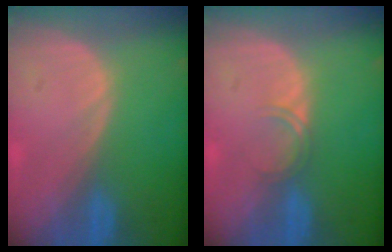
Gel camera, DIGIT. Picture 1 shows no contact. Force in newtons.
{"total": 1.7, "press": 1.7, "slide": 0.3}